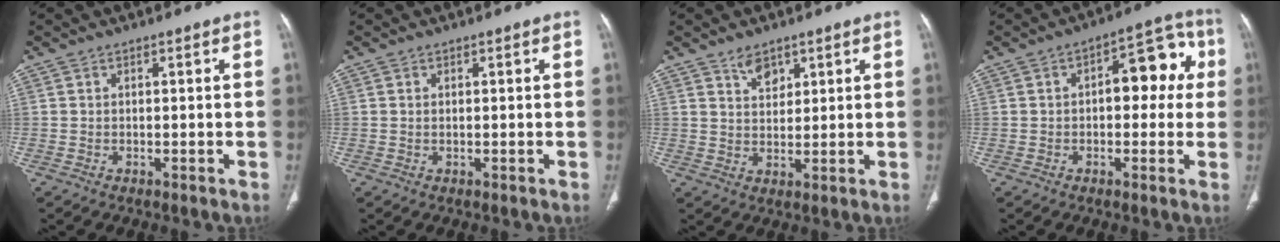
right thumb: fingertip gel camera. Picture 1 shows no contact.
{"total": 0.0}
{"total": 4.1, "force": [2.8, 2.4, 1.8], "torque": [-0.013, -0.022, 0.053]}
{"total": 11.2, "force": [1.3, 6.1, 9.3], "torque": [-0.076, 0.036, 0.009]}